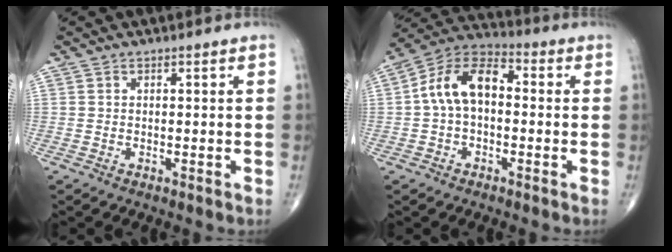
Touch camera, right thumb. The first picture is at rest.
{"total": 11.5, "force": [0.3, 7.1, 9.0], "torque": [-0.156, 0.038, -0.009]}